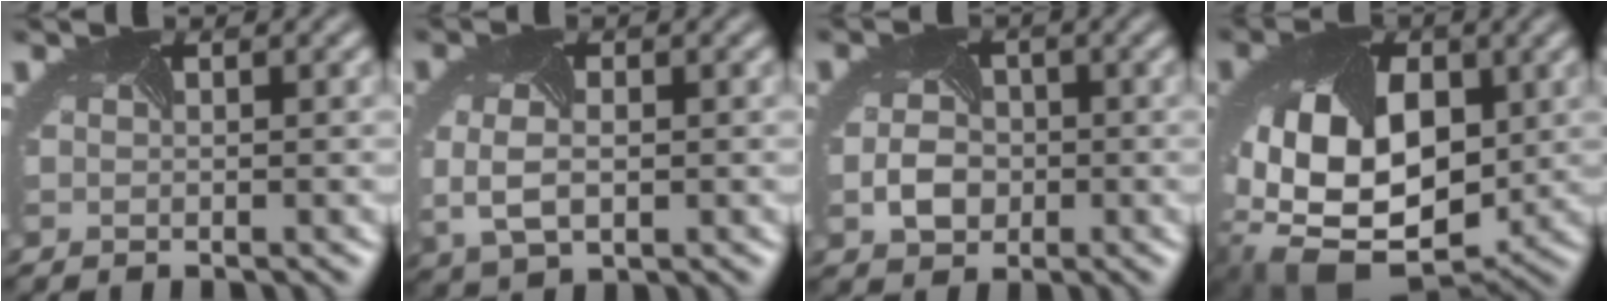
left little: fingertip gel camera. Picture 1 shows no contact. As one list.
[{"total": 3.7, "force": [-0.2, 2.5, 2.7], "torque": [-0.080, -0.004, -0.001]}, {"total": 2.8, "force": [-0.6, 2.3, 1.4], "torque": [-0.033, -0.002, -0.011]}, {"total": 14.1, "force": [0.4, 9.9, 10.0], "torque": [-0.194, -0.030, 0.032]}]